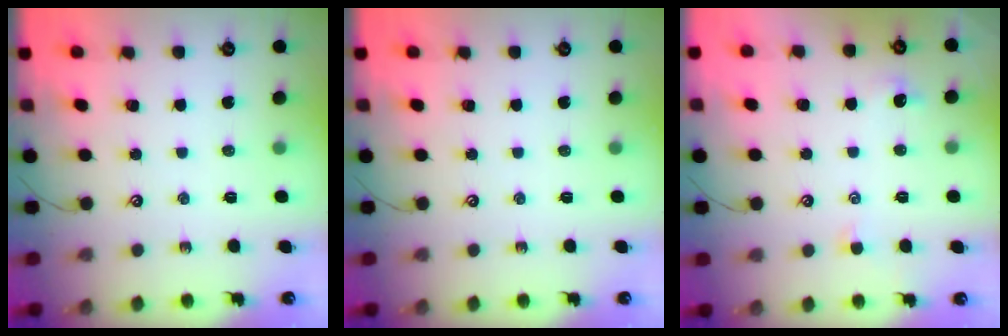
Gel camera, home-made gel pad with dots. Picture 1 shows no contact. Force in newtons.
{"total": 0.0}
{"total": 1.3, "press": 1.0, "slide": 0.8}